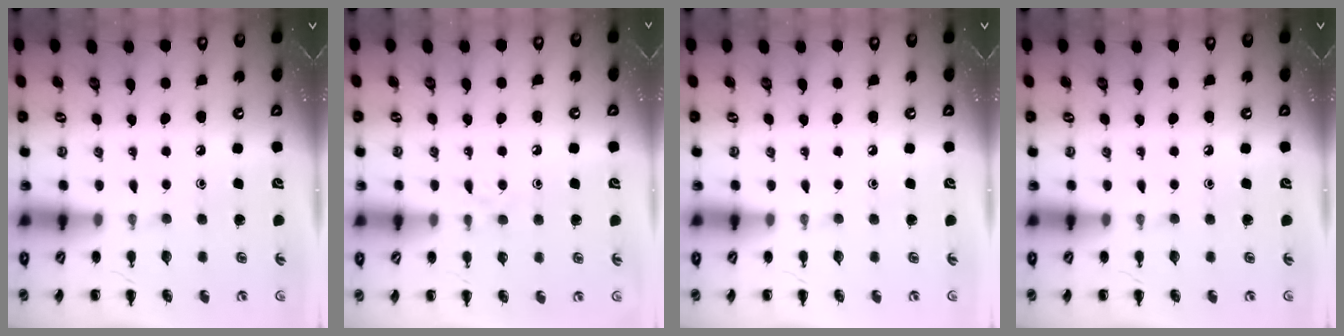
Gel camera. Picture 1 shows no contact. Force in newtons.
{"total": 3.2, "press": 3.0, "slide": 1.1}
{"total": 0.0}
{"total": 0.0}